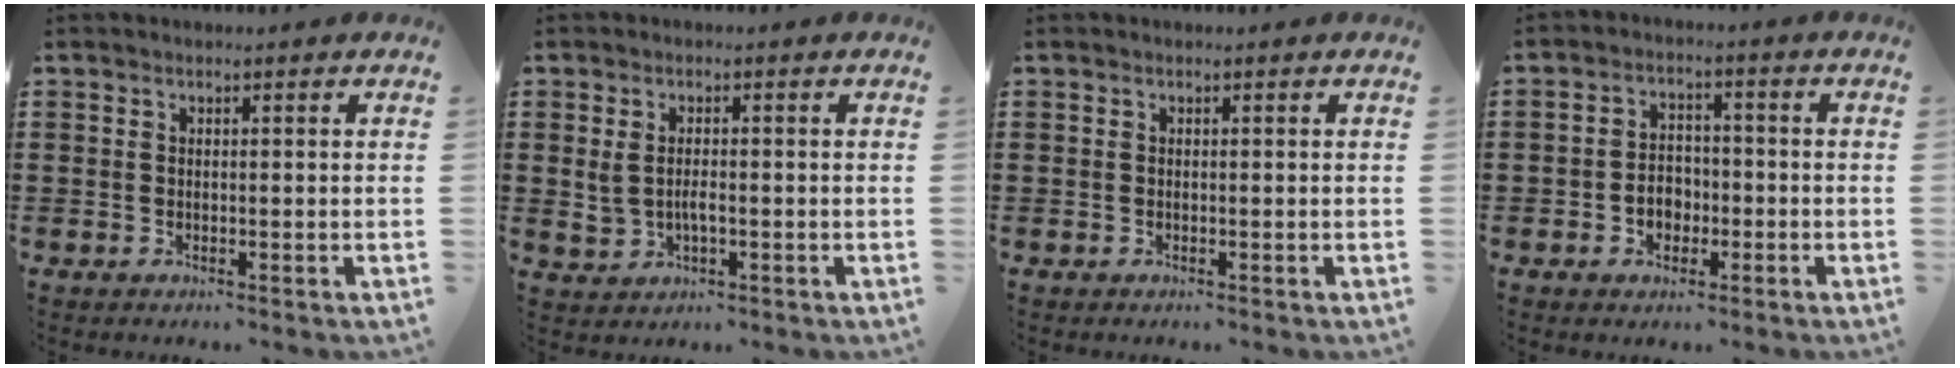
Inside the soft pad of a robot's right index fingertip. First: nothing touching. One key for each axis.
{"total": 2.8, "fx": -0.1, "fy": 1.4, "fz": 2.4, "tx": -0.055, "ty": 0.000, "tz": -0.004}
{"total": 0.0}
{"total": 3.8, "fx": -1.3, "fy": 2.9, "fz": 2.1, "tx": -0.037, "ty": 0.003, "tz": -0.029}